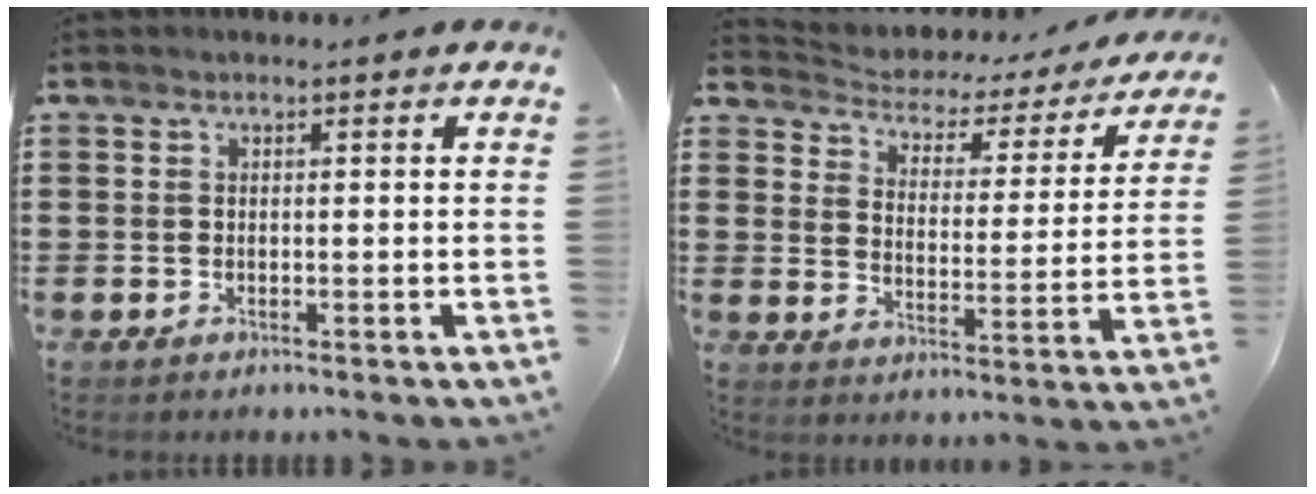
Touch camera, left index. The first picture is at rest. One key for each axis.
{"total": 2.8, "fx": 2.5, "fy": 1.0, "fz": 0.3, "tx": -0.027, "ty": -0.024, "tz": 0.032}